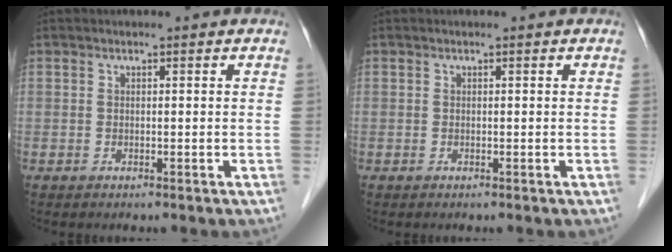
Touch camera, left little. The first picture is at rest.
{"total": 0.0}